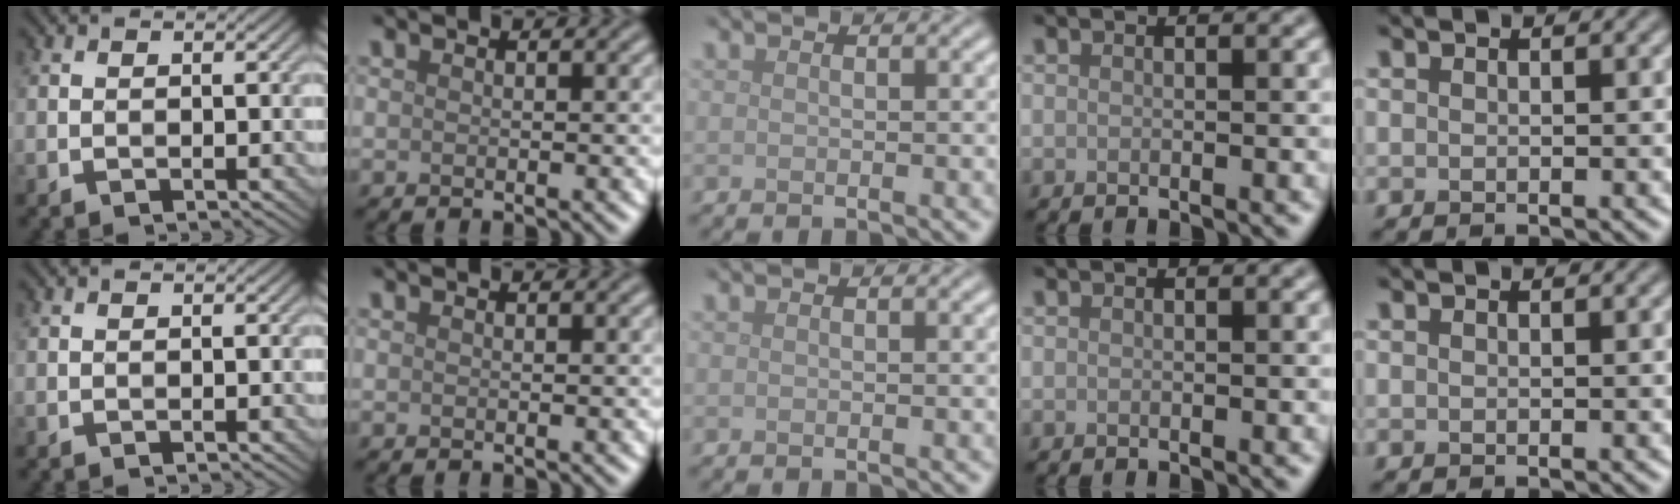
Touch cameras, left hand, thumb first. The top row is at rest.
{}